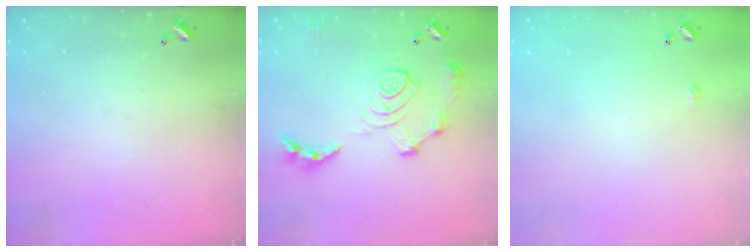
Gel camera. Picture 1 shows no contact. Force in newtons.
{"total": 13.9, "press": 13.8, "slide": 1.5}
{"total": 2.2, "press": 2.1, "slide": 0.4}